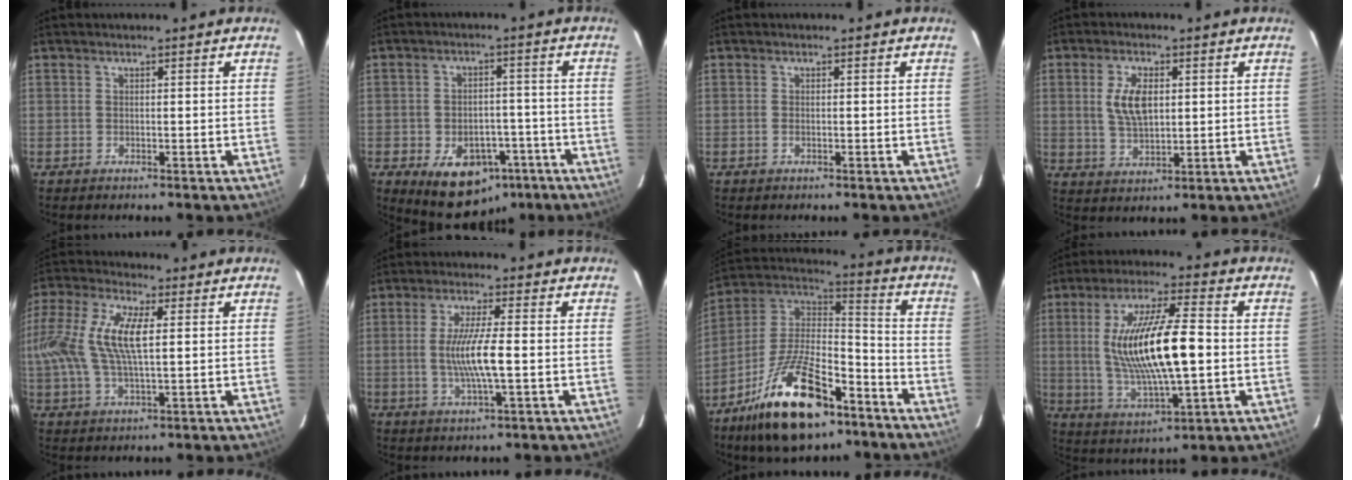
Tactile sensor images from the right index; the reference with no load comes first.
{"total": 11.7, "force": [-6.3, 8.2, 5.5], "torque": [-0.110, 0.020, -0.060]}
{"total": 0.6, "force": [-0.2, 0.4, 0.4], "torque": [-0.010, 0.000, -0.004]}
{"total": 7.1, "force": [1.4, 3.7, 5.9], "torque": [-0.113, 0.004, 0.032]}
{"total": 15.6, "force": [2.2, 5.7, 14.4], "torque": [-0.288, 0.010, 0.033]}
{"total": 8.2, "force": [-0.9, 0.6, 8.2], "torque": [-0.153, -0.007, -0.016]}
{"total": 22.3, "force": [-13.2, 9.6, 15.3], "torque": [-0.302, -0.003, -0.222]}
{"total": 18.0, "force": [0.3, 4.6, 17.4], "torque": [-0.325, -0.002, 0.016]}